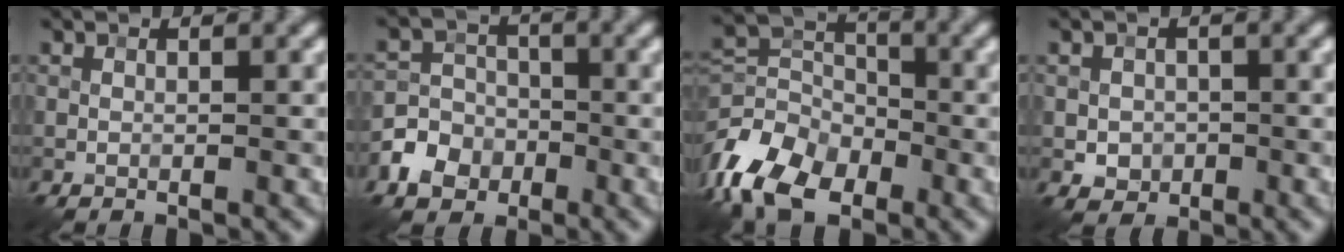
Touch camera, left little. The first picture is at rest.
{"total": 4.3, "force": [-2.2, 3.5, 1.3], "torque": [-0.014, 0.003, -0.055]}
{"total": 9.3, "force": [-4.9, 5.6, 5.5], "torque": [-0.120, -0.009, -0.112]}
{"total": 2.0, "force": [-0.4, 1.8, 0.8], "torque": [-0.010, -0.003, -0.011]}